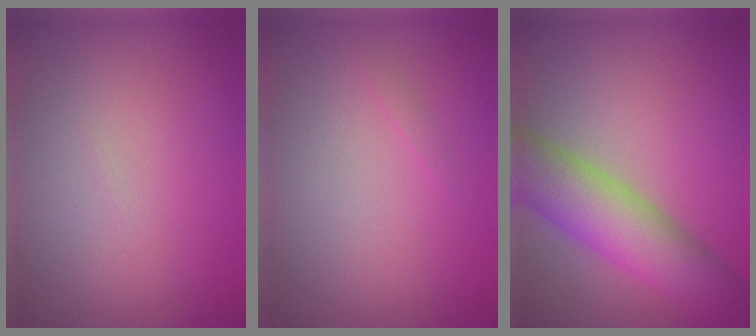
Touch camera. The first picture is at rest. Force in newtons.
{"total": 0.5, "press": 0.5, "slide": 0.0}
{"total": 7.9, "press": 7.9, "slide": 0.3}